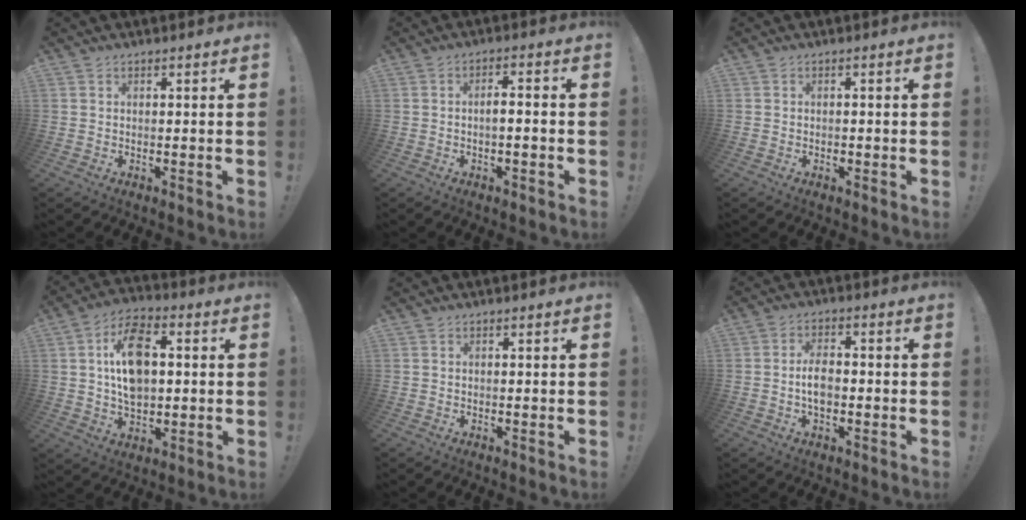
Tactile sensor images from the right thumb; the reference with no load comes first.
{"total": 3.3, "force": [-1.2, 0.7, 3.0], "torque": [-0.052, 0.002, -0.023]}
{"total": 0.9, "force": [-0.7, 0.5, 0.3], "torque": [-0.006, 0.002, -0.012]}
{"total": 14.7, "force": [1.7, 9.5, 11.1], "torque": [-0.184, 0.012, 0.031]}
{"total": 0.0}
{"total": 5.8, "force": [-1.2, 3.3, 4.6], "torque": [-0.072, 0.006, -0.024]}